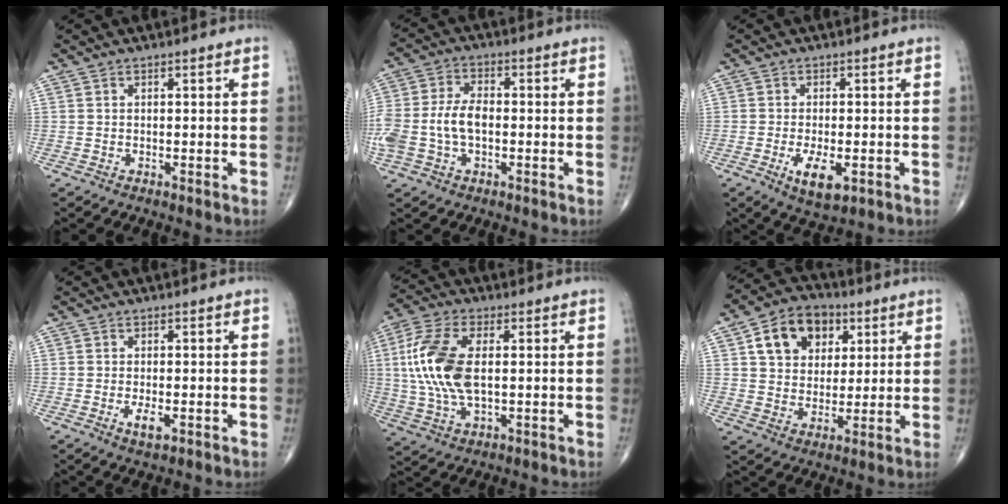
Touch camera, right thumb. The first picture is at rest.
{"total": 10.7, "force": [-1.3, 6.6, 8.3], "torque": [-0.189, 0.024, -0.025]}
{"total": 6.2, "force": [-2.1, 2.7, 5.2], "torque": [-0.091, -0.009, -0.029]}
{"total": 2.7, "force": [-0.9, 1.1, 2.3], "torque": [-0.043, -0.004, -0.014]}
{"total": 14.3, "force": [1.4, 7.2, 12.2], "torque": [-0.276, 0.004, 0.026]}
{"total": 12.7, "force": [4.8, 9.4, 7.1], "torque": [-0.085, -0.006, 0.077]}